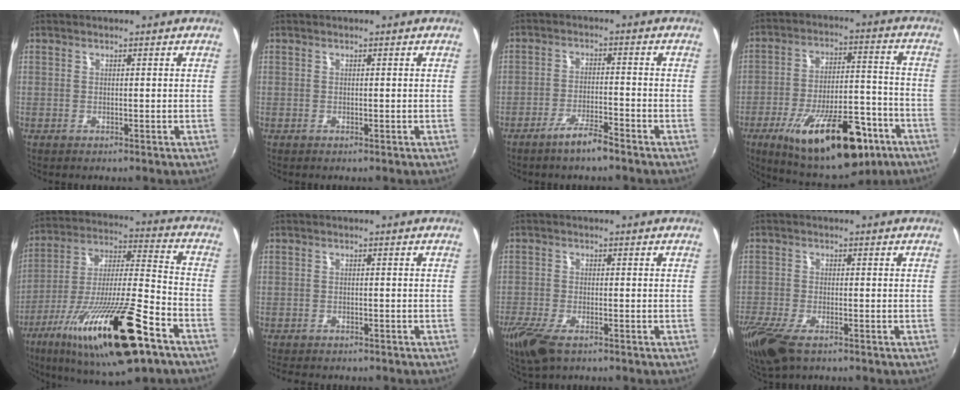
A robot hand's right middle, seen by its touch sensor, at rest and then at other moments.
{"total": 0.0}
{"total": 5.1, "force": [-4.0, 0.6, 3.1], "torque": [-0.073, -0.002, -0.072]}
{"total": 23.1, "force": [-12.9, 9.0, 16.9], "torque": [-0.277, -0.015, -0.180]}
{"total": 25.9, "force": [-14.0, 5.2, 21.2], "torque": [-0.377, -0.051, -0.240]}
{"total": 4.5, "force": [-3.8, 1.5, 1.7], "torque": [-0.043, -0.018, -0.058]}
{"total": 7.8, "force": [-5.1, 2.8, 5.1], "torque": [-0.128, -0.030, -0.100]}
{"total": 10.7, "force": [-7.0, 4.0, 7.0], "torque": [-0.170, -0.045, -0.135]}